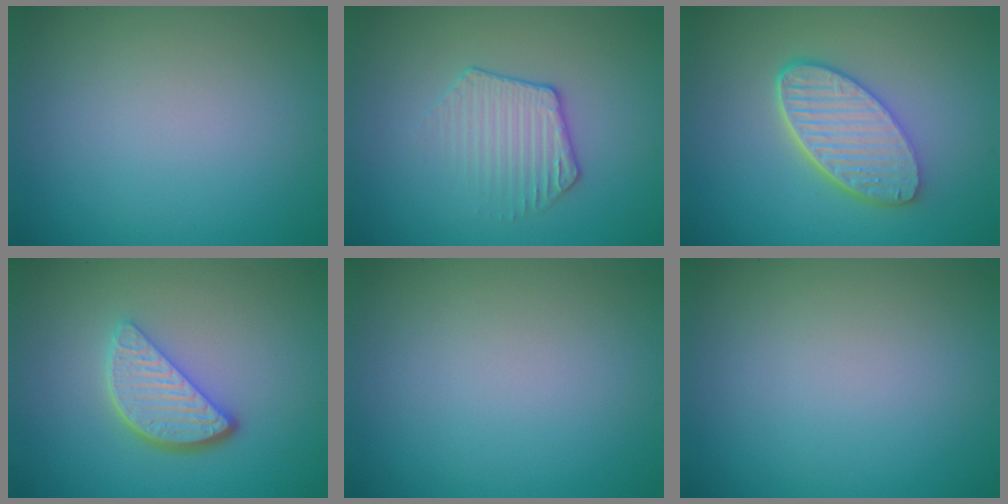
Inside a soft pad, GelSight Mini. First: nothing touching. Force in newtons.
{"total": 2.3, "press": 1.8, "slide": 1.4}
{"total": 5.8, "press": 4.5, "slide": 3.6}
{"total": 4.0, "press": 3.2, "slide": 2.4}
{"total": 0.0}
{"total": 0.0}